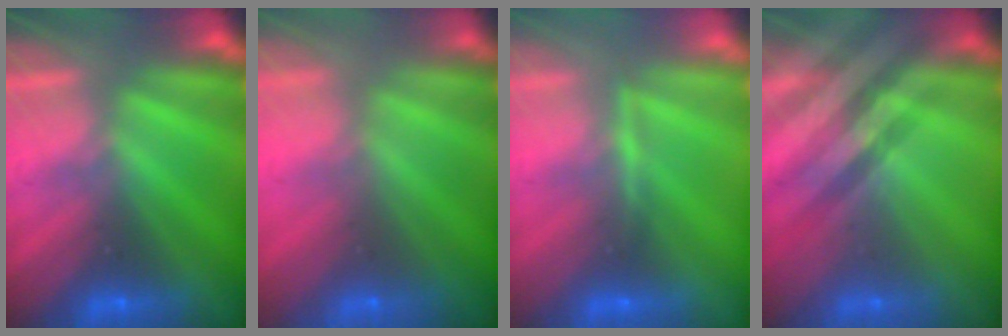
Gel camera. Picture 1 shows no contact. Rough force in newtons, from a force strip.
{"total": 8.6}
{"total": 3.6}
{"total": 2.4}